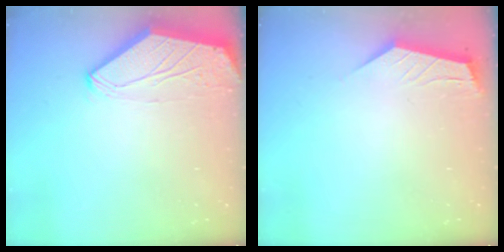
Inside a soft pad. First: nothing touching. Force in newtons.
{"total": 1.6, "press": 1.6, "slide": 0.2}